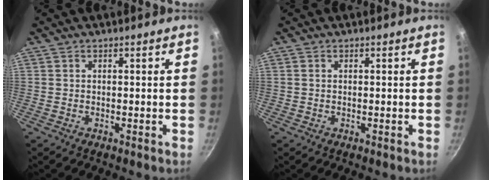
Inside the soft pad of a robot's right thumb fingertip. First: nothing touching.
{"total": 0.5, "force": [0.1, 0.4, 0.3], "torque": [-0.006, 0.001, 0.002]}